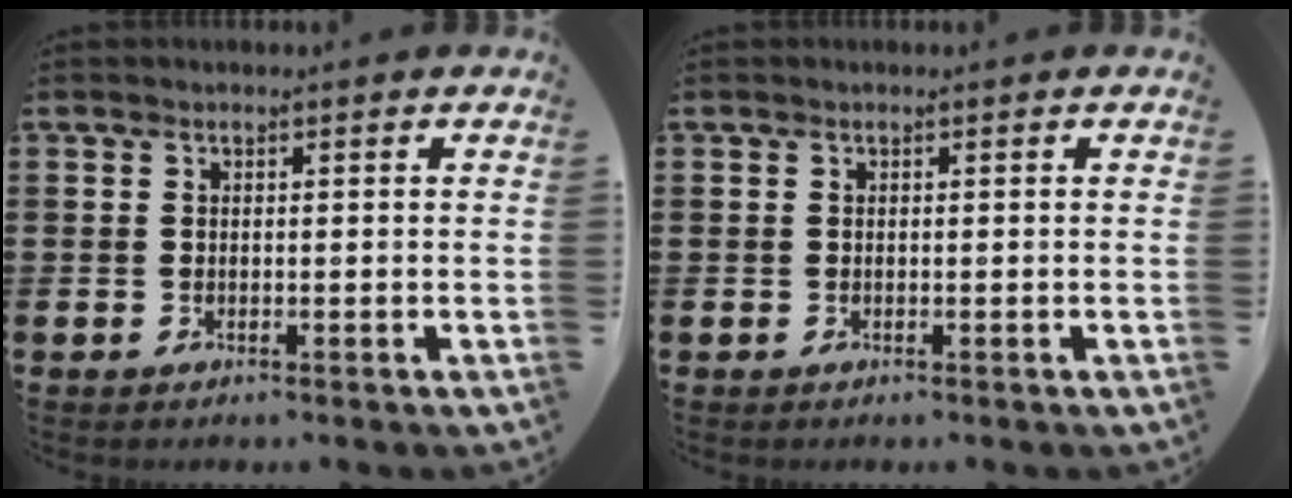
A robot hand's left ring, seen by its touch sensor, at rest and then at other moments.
{"total": 0.0}